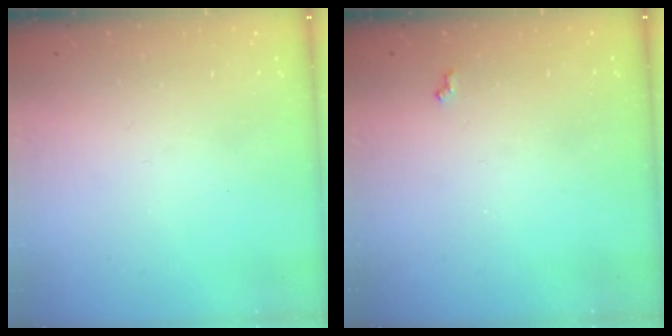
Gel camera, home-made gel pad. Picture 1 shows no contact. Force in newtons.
{"total": 4.6, "press": 4.5, "slide": 0.7}